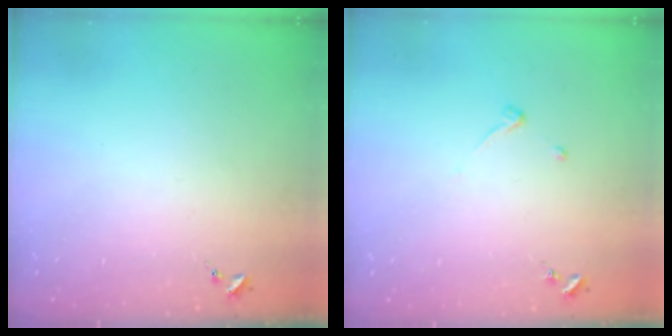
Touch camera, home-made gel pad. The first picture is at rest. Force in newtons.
{"total": 3.2, "press": 3.2, "slide": 0.5}